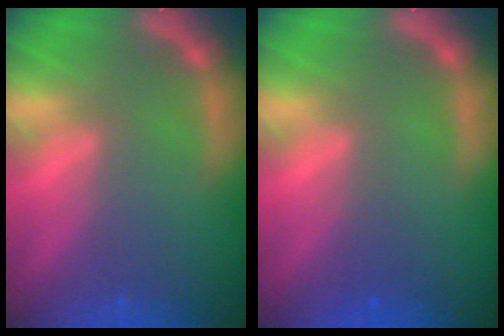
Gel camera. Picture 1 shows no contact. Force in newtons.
{"total": 1.0}